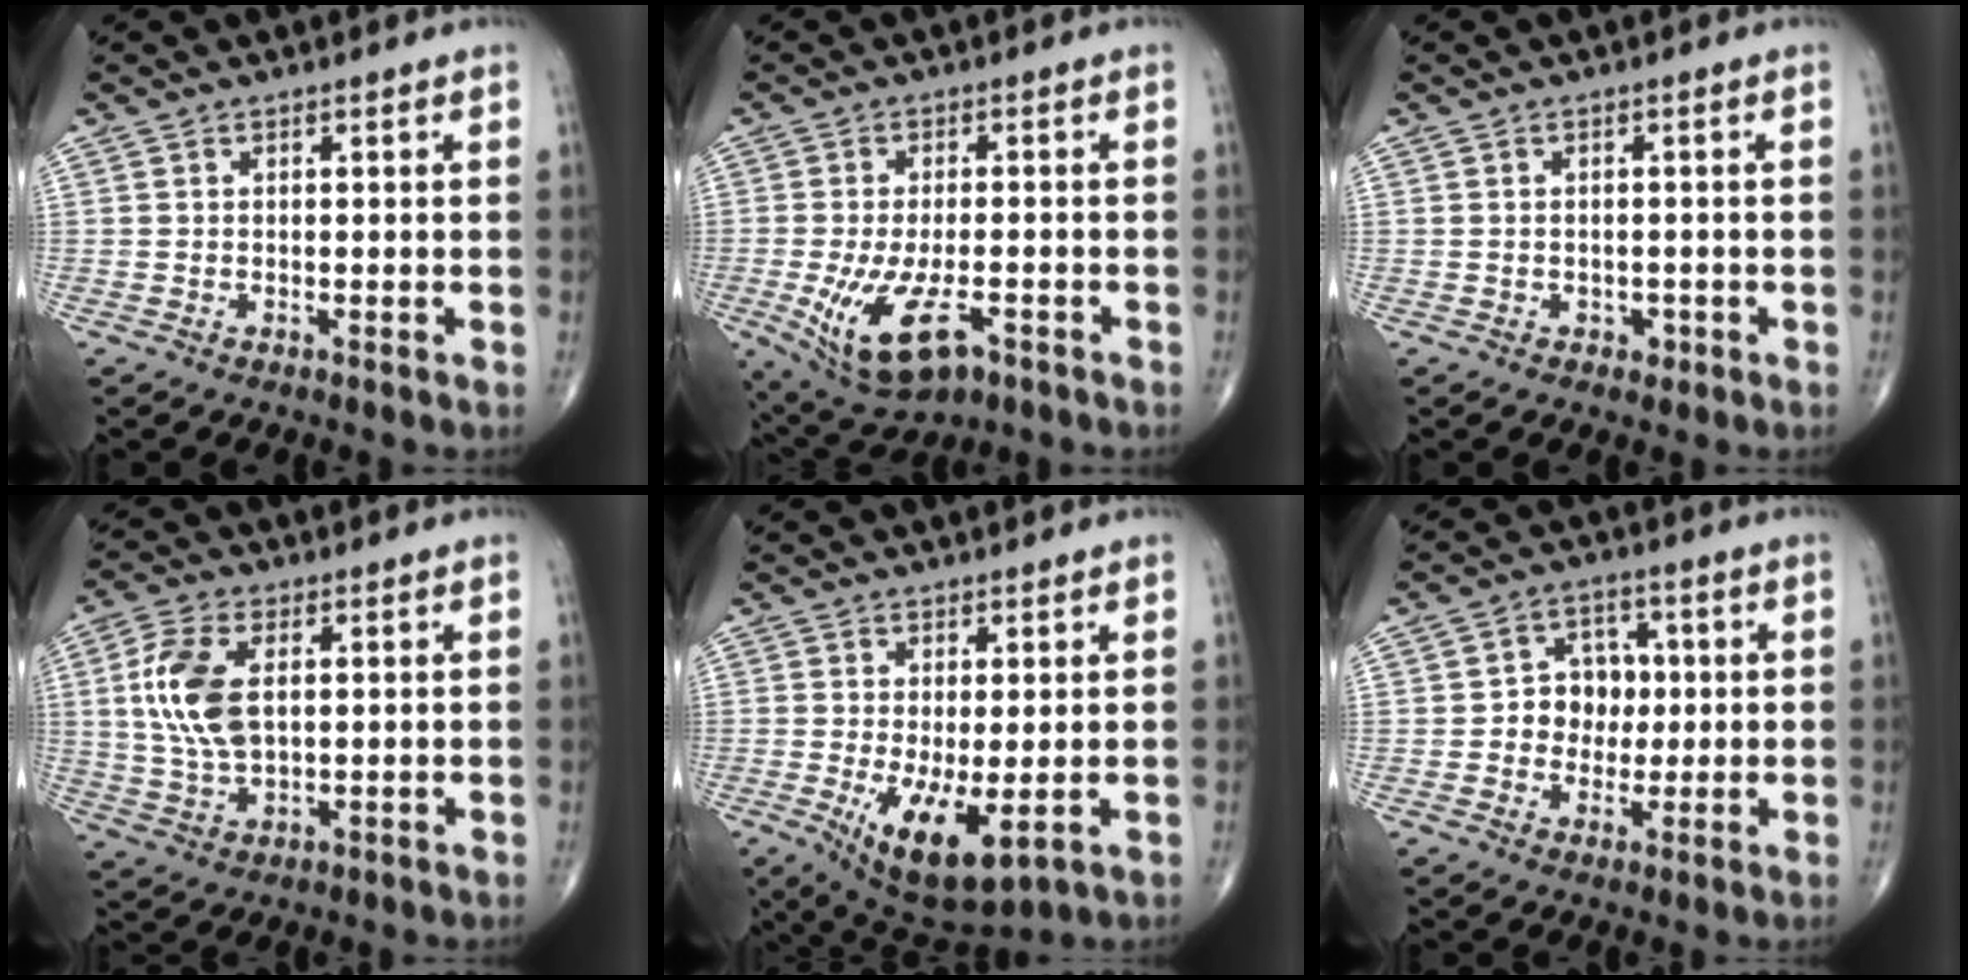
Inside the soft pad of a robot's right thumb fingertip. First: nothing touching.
{"total": 12.3, "force": [-4.8, 5.5, 9.9], "torque": [-0.182, 0.001, -0.069]}
{"total": 1.5, "force": [-0.6, 1.2, 0.6], "torque": [0.000, 0.002, -0.008]}
{"total": 10.7, "force": [1.8, 5.8, 8.8], "torque": [-0.185, -0.002, 0.036]}
{"total": 10.0, "force": [-2.2, 3.8, 9.0], "torque": [-0.152, -0.025, -0.021]}
{"total": 7.3, "force": [0.1, 6.2, 3.8], "torque": [-0.006, 0.013, -0.005]}